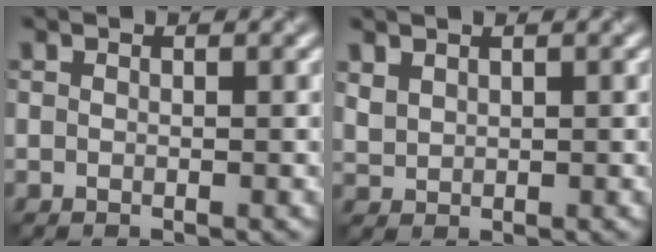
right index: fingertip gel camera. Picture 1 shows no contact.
{"total": 1.4, "force": [1.1, 0.7, 0.4], "torque": [-0.014, 0.000, 0.028]}